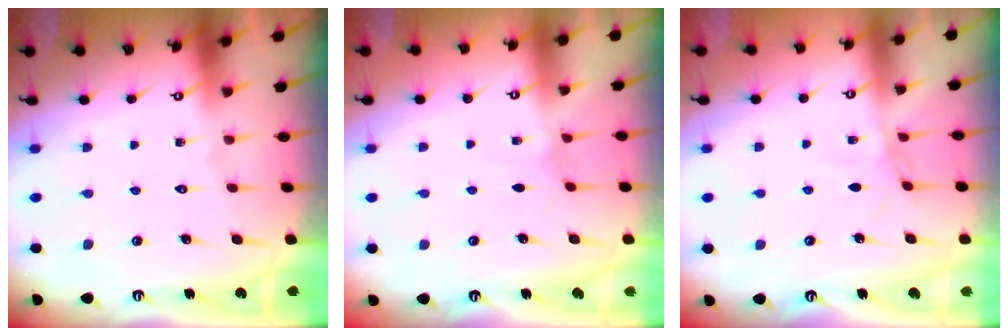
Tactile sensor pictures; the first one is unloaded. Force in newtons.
{"total": 0.7, "press": 0.6, "slide": 0.3}
{"total": 2.0, "press": 2.0, "slide": 0.3}